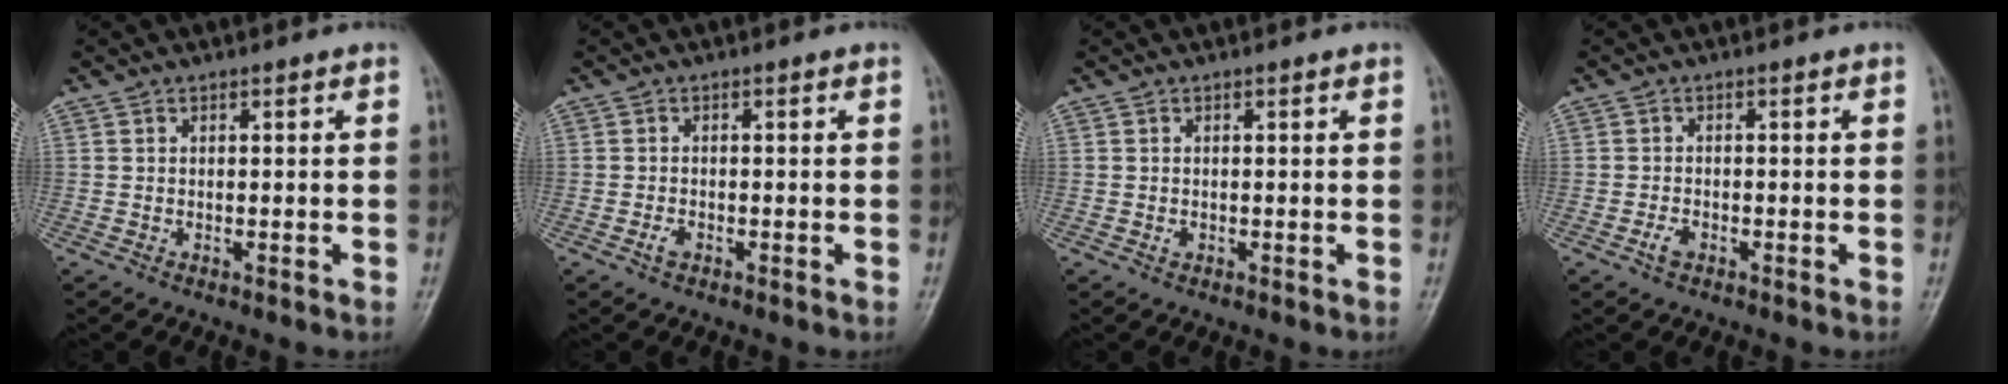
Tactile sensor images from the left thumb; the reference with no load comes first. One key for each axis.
{"total": 1.5, "fx": -0.7, "fy": 0.9, "fz": 0.9, "tx": -0.016, "ty": 0.001, "tz": -0.016}
{"total": 0.8, "fx": -0.1, "fy": 0.7, "fz": 0.4, "tx": -0.002, "ty": 0.001, "tz": -0.003}
{"total": 1.9, "fx": -1.0, "fy": 1.1, "fz": 1.2, "tx": -0.023, "ty": 0.004, "tz": -0.021}